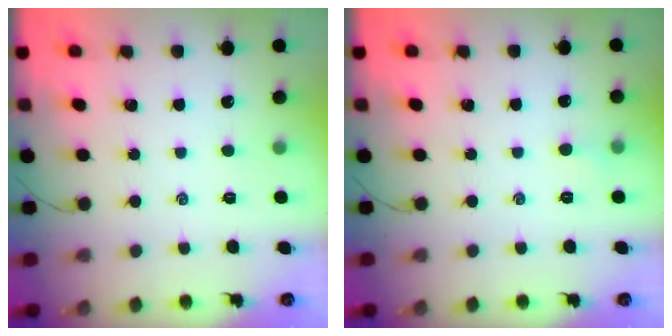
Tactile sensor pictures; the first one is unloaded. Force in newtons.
{"total": 2.6, "press": 2.5, "slide": 0.8}